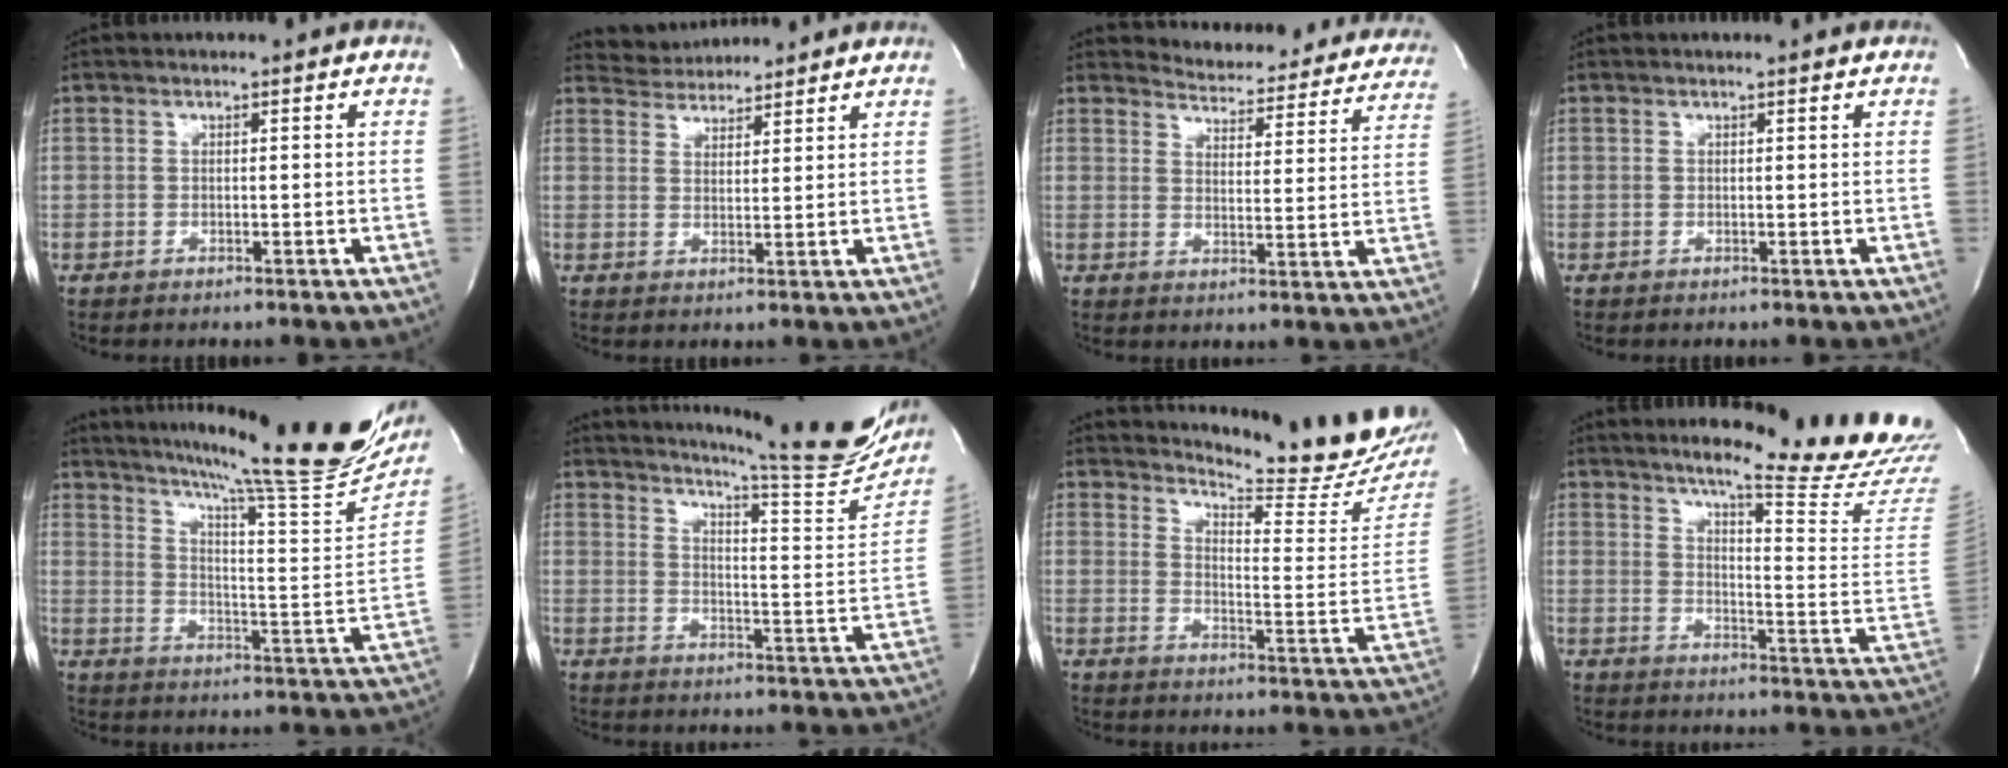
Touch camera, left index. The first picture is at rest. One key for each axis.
{"total": 6.1, "fx": 5.9, "fy": 1.2, "fz": 0.2, "tx": -0.007, "ty": 0.022, "tz": 0.092}
{"total": 18.8, "fx": 18.0, "fy": 4.3, "fz": 3.1, "tx": -0.022, "ty": -0.060, "tz": 0.197}
{"total": 1.0, "fx": 1.0, "fy": -0.1, "fz": 0.0, "tx": -0.010, "ty": -0.004, "tz": 0.011}
{"total": 27.0, "fx": 23.1, "fy": 1.4, "fz": 13.9, "tx": -0.216, "ty": -0.068, "tz": 0.300}
{"total": 20.7, "fx": 19.0, "fy": 0.9, "fz": 8.3, "tx": -0.122, "ty": -0.082, "tz": 0.231}
{"total": 18.9, "fx": 18.2, "fy": 1.3, "fz": 5.1, "tx": -0.074, "ty": -0.118, "tz": 0.213}
{"total": 21.7, "fx": 19.4, "fy": -0.4, "fz": 9.8, "tx": -0.140, "ty": -0.115, "tz": 0.234}